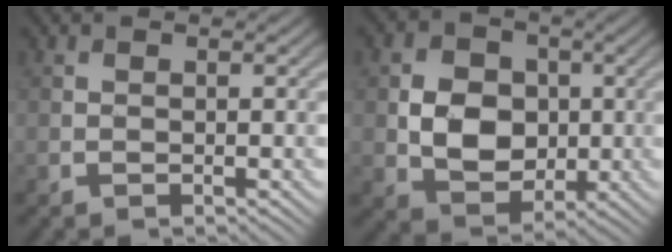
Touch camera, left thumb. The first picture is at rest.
{"total": 7.3, "force": [0.0, 5.9, 4.2], "torque": [-0.090, 0.001, -0.008]}